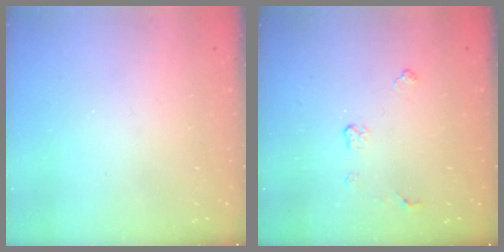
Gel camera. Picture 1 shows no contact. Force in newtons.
{"total": 4.5, "press": 4.4, "slide": 0.6}